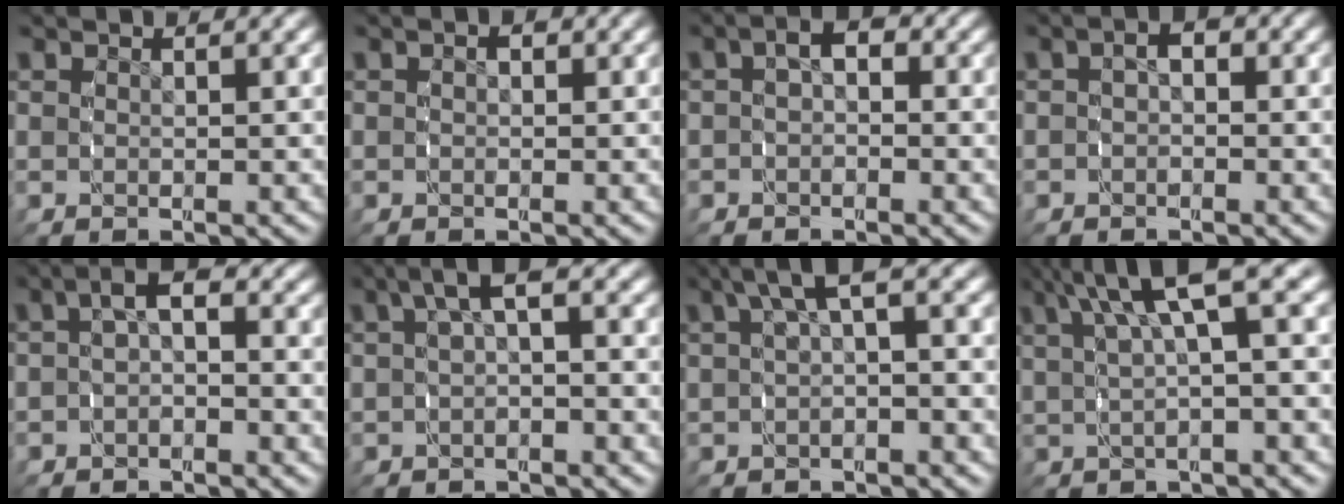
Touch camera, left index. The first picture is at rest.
{"total": 1.2, "force": [-0.3, 1.0, 0.5], "torque": [-0.012, -0.008, -0.005]}
{"total": 3.5, "force": [0.2, 2.7, 2.3], "torque": [-0.036, 0.005, -0.007]}
{"total": 2.4, "force": [-0.3, 1.9, 1.4], "torque": [-0.024, 0.000, -0.011]}
{"total": 3.5, "force": [0.2, 2.3, 2.6], "torque": [-0.041, 0.009, -0.007]}
{"total": 4.2, "force": [1.3, 1.9, 3.5], "torque": [-0.059, 0.017, 0.014]}
{"total": 4.4, "force": [1.6, 1.7, 3.7], "torque": [-0.059, 0.020, 0.019]}
{"total": 7.2, "force": [2.9, 2.7, 6.0], "torque": [-0.082, 0.032, 0.033]}